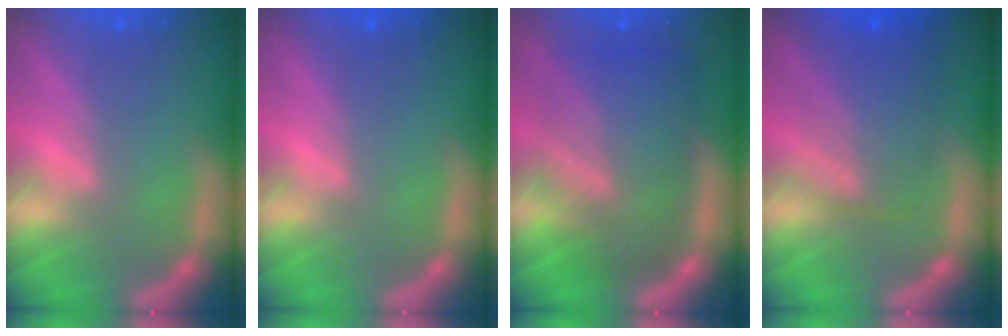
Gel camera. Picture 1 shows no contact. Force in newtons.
{"total": 0.0}
{"total": 10.0}
{"total": 6.6}